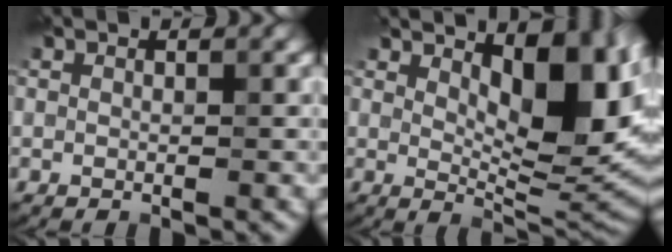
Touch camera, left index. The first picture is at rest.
{"total": 10.5, "force": [3.7, 4.1, 8.9], "torque": [-0.122, -0.004, 0.060]}